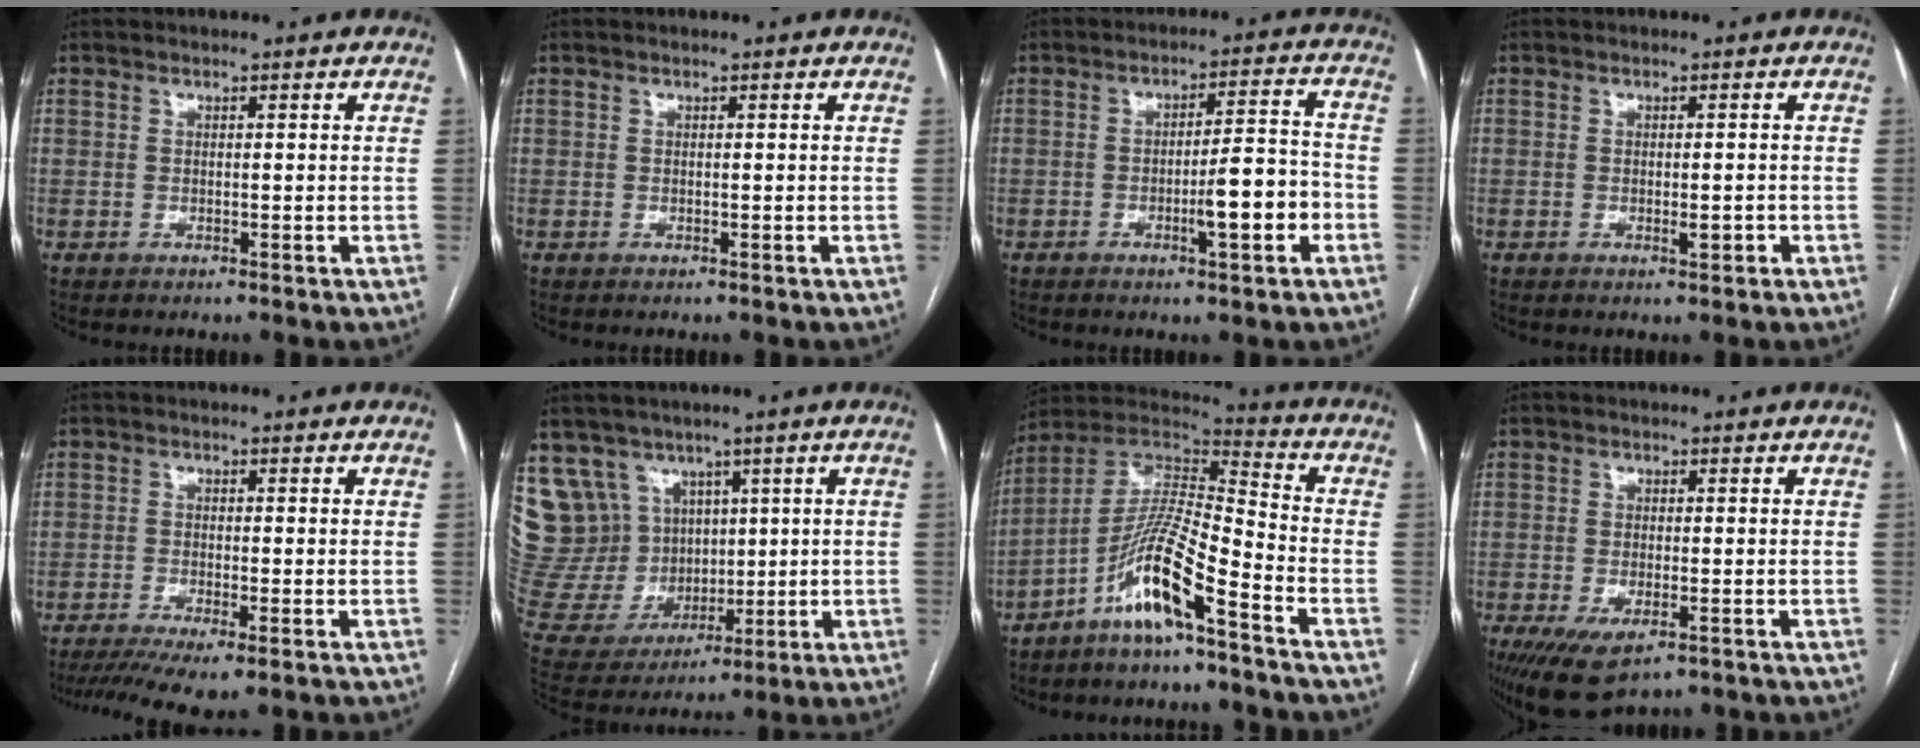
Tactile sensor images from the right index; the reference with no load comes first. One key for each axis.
{"total": 0.0}
{"total": 7.7, "fx": -2.8, "fy": 1.0, "fz": 7.1, "tx": -0.106, "ty": 0.012, "tz": -0.039}
{"total": 1.5, "fx": -0.5, "fy": 0.5, "fz": 1.4, "tx": -0.022, "ty": -0.001, "tz": -0.006}
{"total": 8.2, "fx": -5.8, "fy": 1.2, "fz": 5.7, "tx": -0.096, "ty": -0.012, "tz": -0.095}
{"total": 15.2, "fx": 7.5, "fy": 12.7, "fz": 3.7, "tx": -0.102, "ty": 0.067, "tz": 0.180}
{"total": 12.2, "fx": -7.2, "fy": 0.7, "fz": 9.8, "tx": -0.196, "ty": 0.004, "tz": -0.145}
{"total": 7.3, "fx": -4.1, "fy": 2.8, "fz": 5.4, "tx": -0.094, "ty": -0.017, "tz": -0.062}